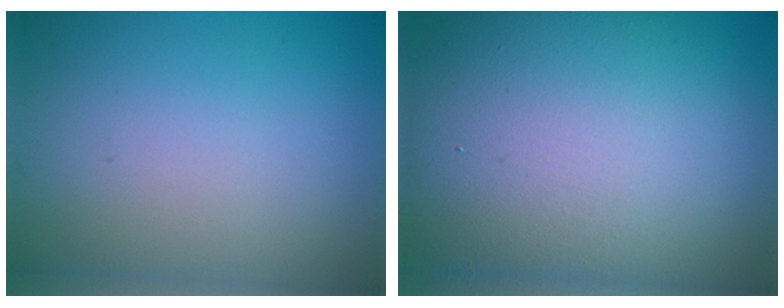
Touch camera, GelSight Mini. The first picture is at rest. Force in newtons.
{"total": 15.5, "press": 15.5, "slide": 0.5}